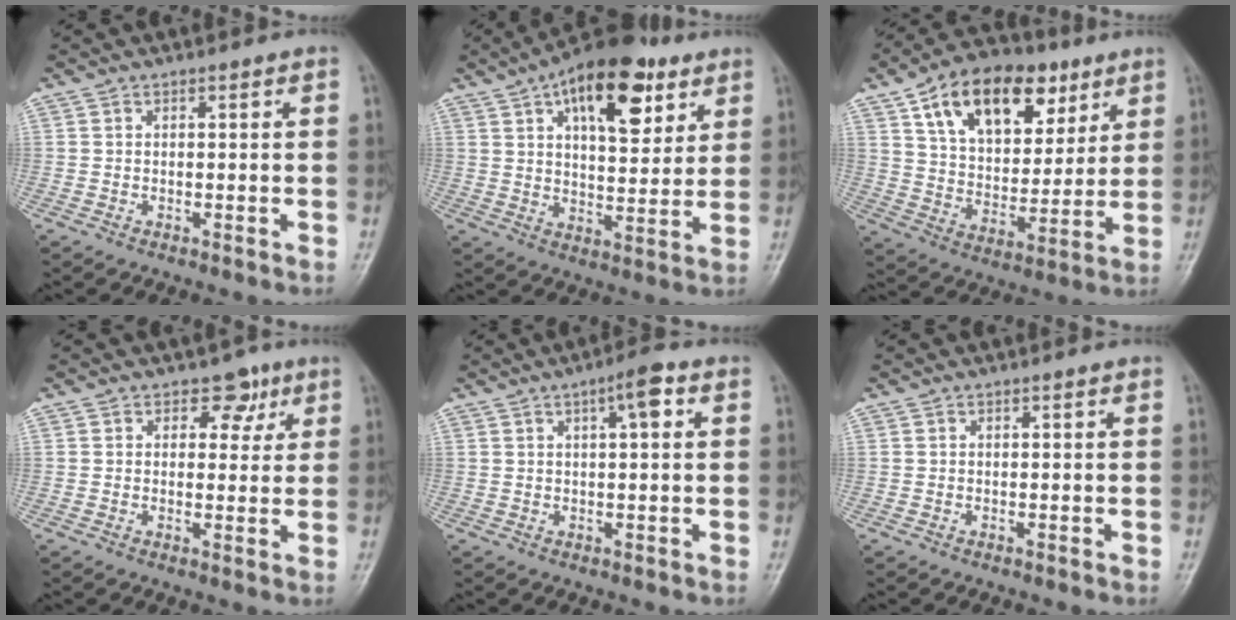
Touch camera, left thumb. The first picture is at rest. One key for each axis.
{"total": 18.2, "fx": 8.9, "fy": 8.7, "fz": 13.3, "tx": -0.164, "ty": -0.022, "tz": 0.135}
{"total": 20.3, "fx": 10.2, "fy": 12.1, "fz": 12.7, "tx": -0.161, "ty": -0.024, "tz": 0.170}
{"total": 4.6, "fx": 2.3, "fy": 3.3, "fz": 2.1, "tx": 0.005, "ty": -0.007, "tz": 0.027}
{"total": 4.7, "fx": 1.7, "fy": 1.2, "fz": 4.2, "tx": -0.063, "ty": 0.007, "tz": 0.021}
{"total": 0.0}